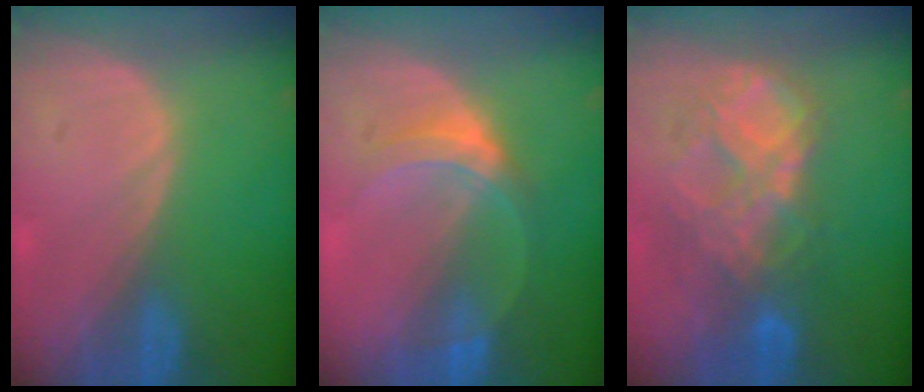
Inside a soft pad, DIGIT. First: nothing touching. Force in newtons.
{"total": 5.1, "press": 4.8, "slide": 1.7}
{"total": 9.0, "press": 7.7, "slide": 4.6}